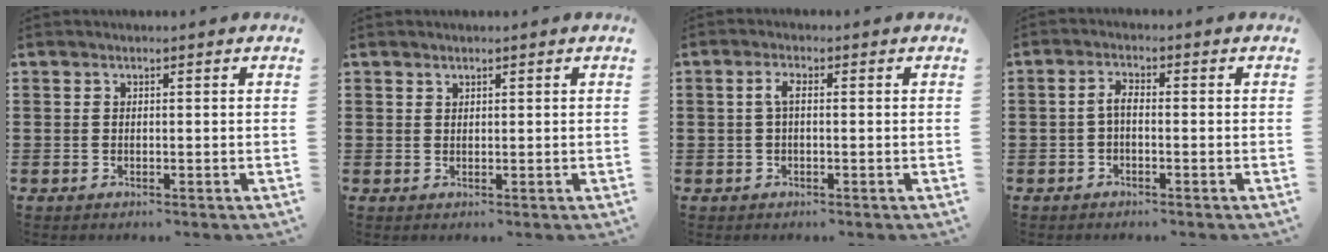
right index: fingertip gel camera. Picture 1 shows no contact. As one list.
[{"total": 0.8, "force": [0.7, 0.4, 0.0], "torque": [-0.002, 0.001, 0.014]}, {"total": 2.1, "force": [0.0, 0.7, 2.0], "torque": [-0.047, 0.001, -0.004]}, {"total": 2.2, "force": [-0.7, 0.8, 1.9], "torque": [-0.045, 0.001, -0.017]}]